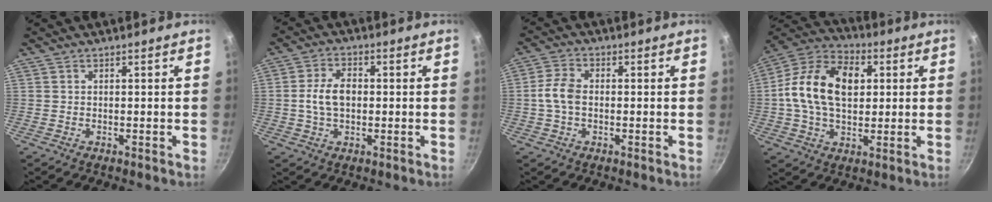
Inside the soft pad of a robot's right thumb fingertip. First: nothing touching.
{"total": 6.9, "force": [-0.1, 4.4, 5.3], "torque": [-0.094, 0.017, -0.006]}
{"total": 5.3, "force": [-0.5, 3.5, 4.0], "torque": [-0.083, 0.018, -0.016]}
{"total": 17.4, "force": [2.3, 11.5, 12.9], "torque": [-0.207, 0.022, 0.022]}